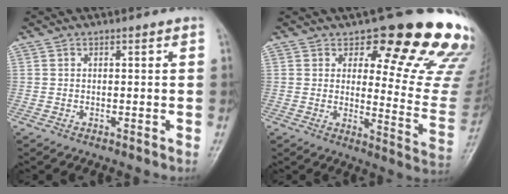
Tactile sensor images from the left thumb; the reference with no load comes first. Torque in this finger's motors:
{"motor_torque": [0.90, 0.38, 1.33, -1.07, 0.14]}